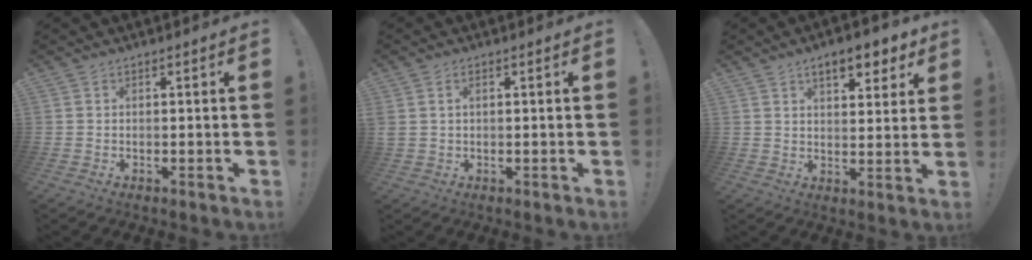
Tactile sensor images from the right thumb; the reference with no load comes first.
{"total": 2.2, "force": [0.8, 1.3, 1.6], "torque": [-0.042, 0.006, 0.017]}
{"total": 8.1, "force": [5.2, 3.0, 5.5], "torque": [-0.073, -0.023, 0.088]}